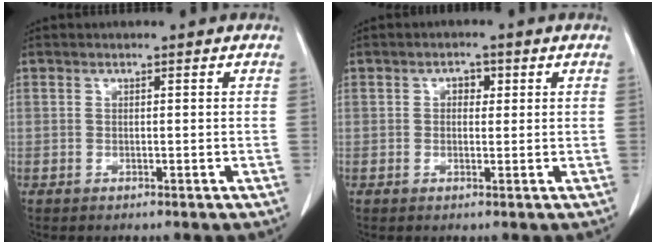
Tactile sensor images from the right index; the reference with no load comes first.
{"total": 1.9, "force": [0.6, 1.4, 1.3], "torque": [-0.016, 0.007, 0.006]}